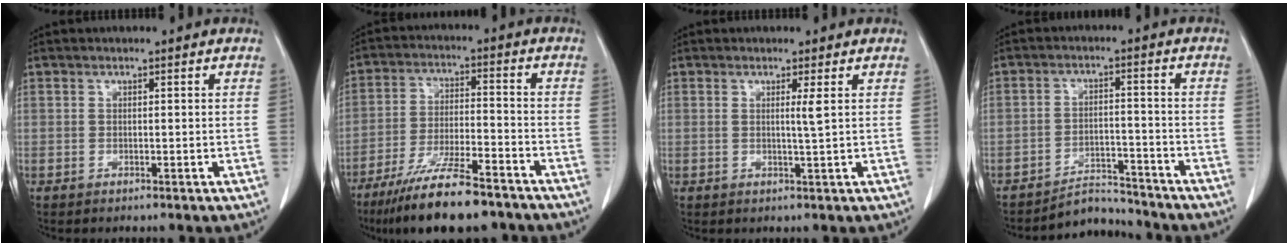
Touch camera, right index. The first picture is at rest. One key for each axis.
{"total": 14.2, "fx": -11.0, "fy": 2.3, "fz": 8.6, "tx": -0.158, "ty": -0.026, "tz": -0.187}
{"total": 1.6, "fx": 0.4, "fy": -0.5, "fz": 1.5, "tx": -0.030, "ty": -0.004, "tz": 0.009}
{"total": 5.2, "fx": -5.1, "fy": 0.9, "fz": -0.8, "tx": 0.012, "ty": 0.013, "tz": -0.079}